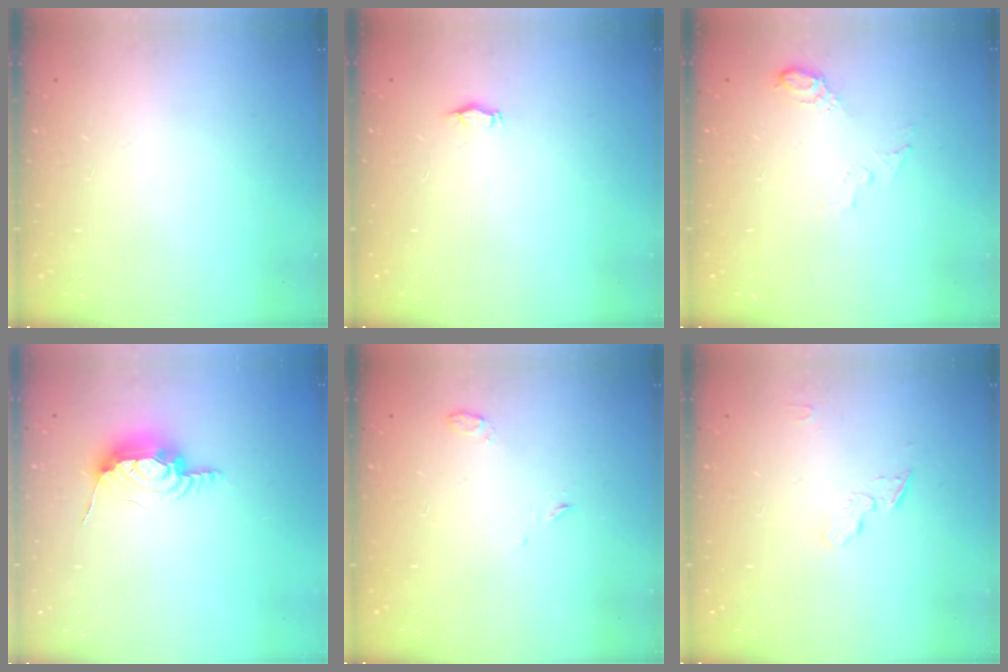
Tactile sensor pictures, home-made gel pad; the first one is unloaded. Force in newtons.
{"total": 2.9, "press": 2.9, "slide": 0.5}
{"total": 5.6, "press": 5.6, "slide": 0.9}
{"total": 10.0, "press": 10.0, "slide": 1.0}
{"total": 3.0, "press": 2.9, "slide": 0.6}
{"total": 5.2, "press": 5.2, "slide": 0.3}